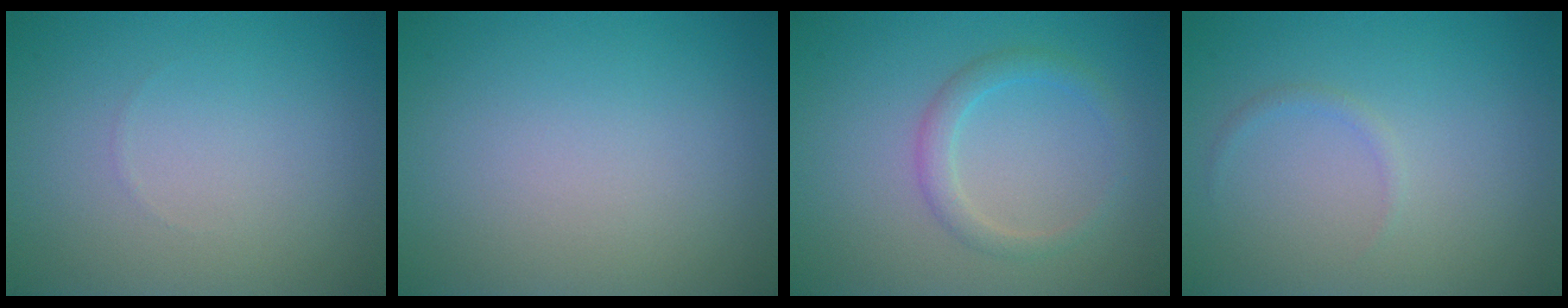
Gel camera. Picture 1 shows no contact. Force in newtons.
{"total": 0.0}
{"total": 2.0, "press": 2.0, "slide": 0.1}
{"total": 0.7, "press": 0.7, "slide": 0.1}